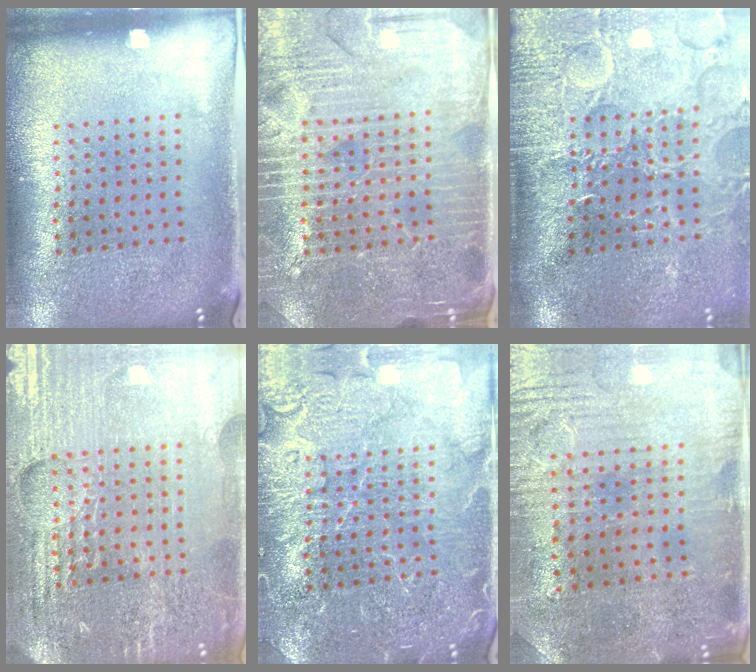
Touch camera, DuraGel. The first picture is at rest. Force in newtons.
{"total": 4.3, "press": 4.2, "slide": 1.0}
{"total": 4.4, "press": 3.8, "slide": 2.2}
{"total": 4.9, "press": 4.6, "slide": 1.7}
{"total": 4.1, "press": 4.1, "slide": 0.6}
{"total": 1.3, "press": 1.2, "slide": 0.6}